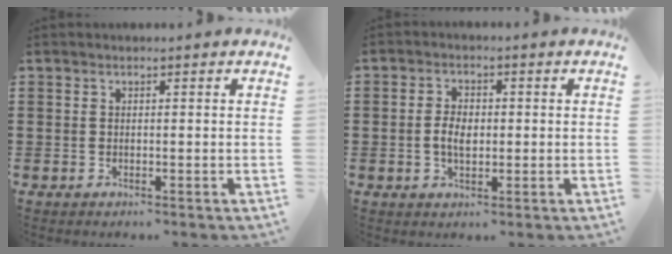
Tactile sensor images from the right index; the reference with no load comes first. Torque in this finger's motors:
{"motor_torque": [2.14, 0.00, 0.13, 0.05]}